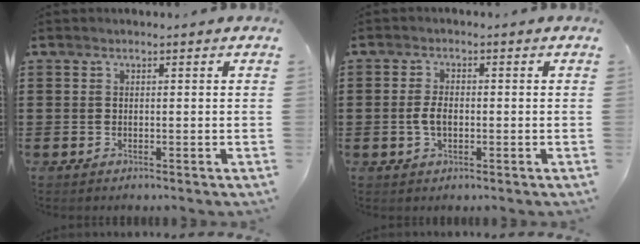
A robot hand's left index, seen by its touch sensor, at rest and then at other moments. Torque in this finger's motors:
{"motor_torque": [0.56, 0.35, 0.31, 0.09]}